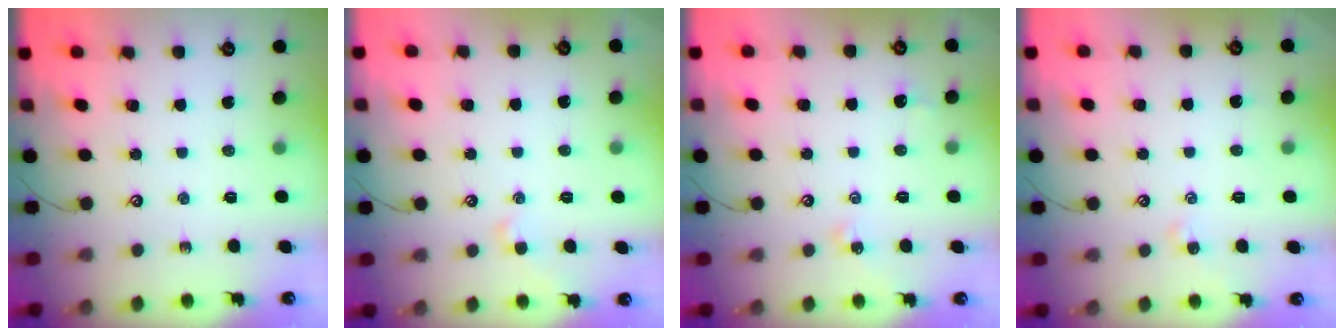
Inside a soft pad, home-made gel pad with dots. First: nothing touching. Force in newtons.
{"total": 0.5, "press": 0.1, "slide": 0.5}
{"total": 5.0, "press": 5.0, "slide": 0.6}
{"total": 0.0}